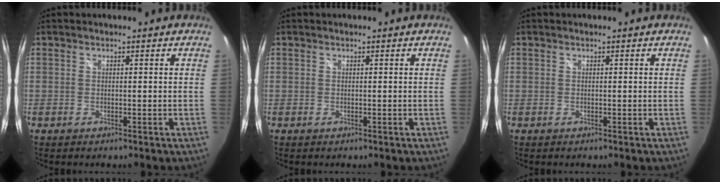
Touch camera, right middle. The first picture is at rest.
{"total": 0.0}
{"total": 0.0}